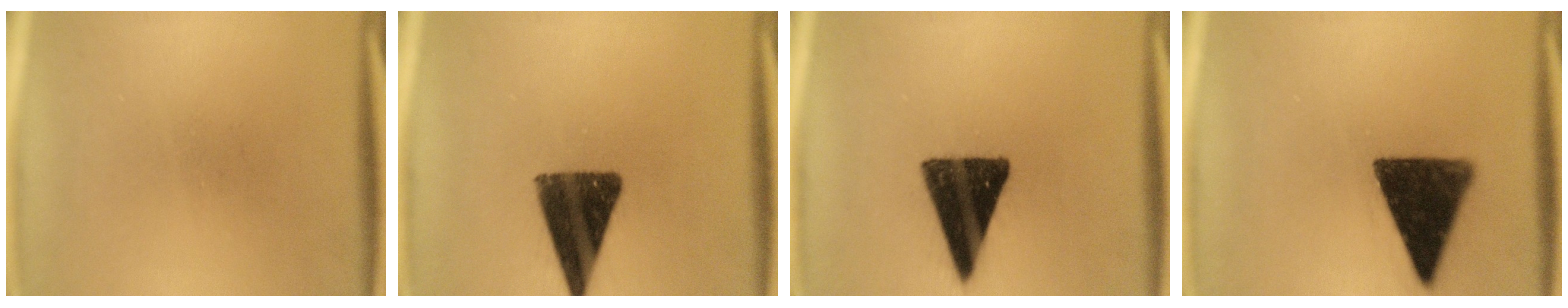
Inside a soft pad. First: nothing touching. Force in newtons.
{"total": 13.1}
{"total": 15.8}
{"total": 14.3}